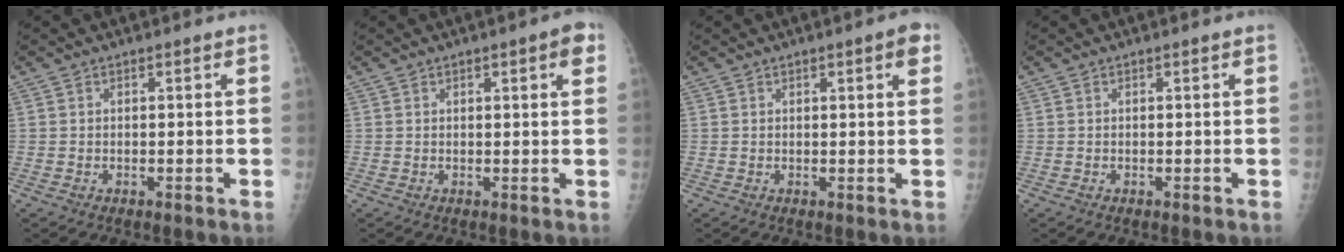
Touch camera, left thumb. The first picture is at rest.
{"total": 3.5, "force": [1.5, 0.8, 3.0], "torque": [-0.034, -0.001, 0.018]}
{"total": 3.2, "force": [1.5, 0.7, 2.7], "torque": [-0.031, -0.002, 0.018]}
{"total": 0.0}